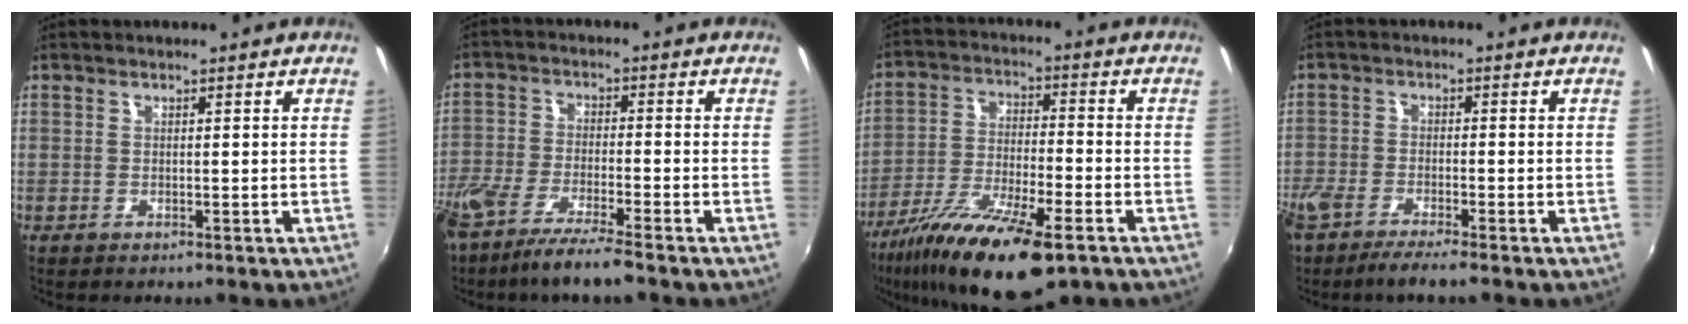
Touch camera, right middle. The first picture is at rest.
{"total": 10.8, "force": [-8.5, 0.8, 6.7], "torque": [-0.154, -0.033, -0.156]}
{"total": 18.0, "force": [-11.8, 4.3, 12.9], "torque": [-0.249, -0.041, -0.212]}
{"total": 7.0, "force": [-5.7, 1.0, 4.1], "torque": [-0.108, -0.025, -0.107]}